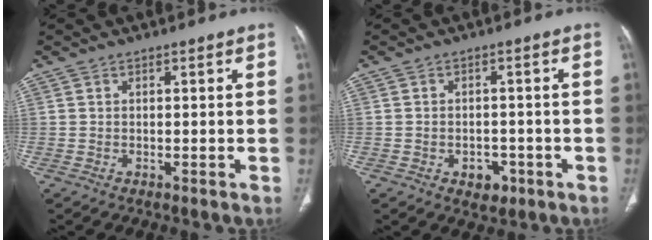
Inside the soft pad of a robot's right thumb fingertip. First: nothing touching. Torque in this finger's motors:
{"motor_torque": [-0.12, 0.17, 0.09, -0.22, 0.06]}